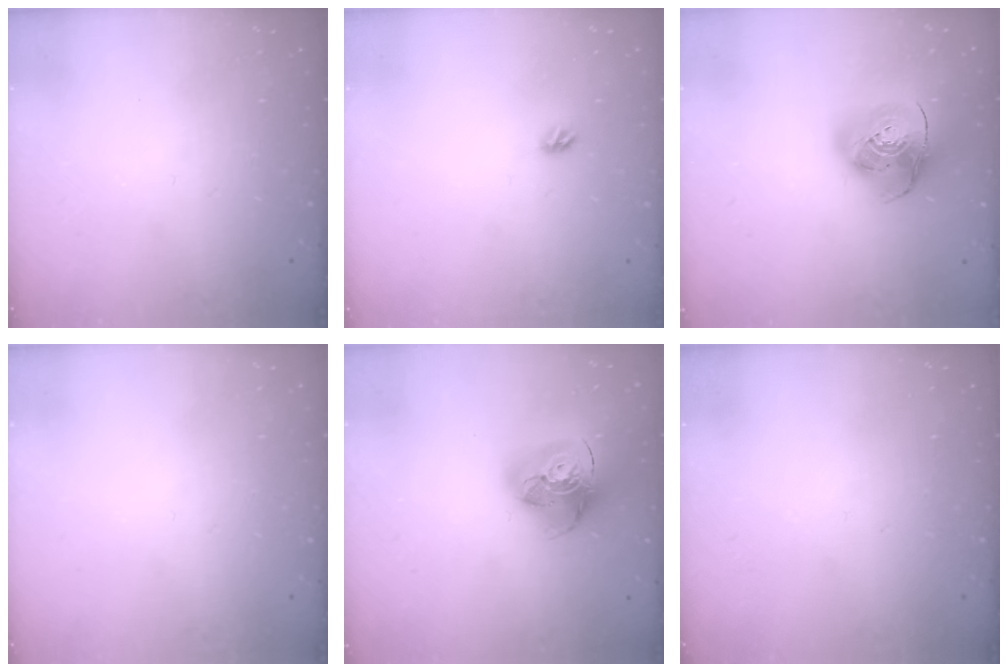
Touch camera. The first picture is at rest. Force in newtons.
{"total": 3.8, "press": 3.8, "slide": 0.7}
{"total": 14.0, "press": 13.9, "slide": 1.8}
{"total": 0.0}
{"total": 17.2, "press": 17.0, "slide": 1.9}
{"total": 0.0}